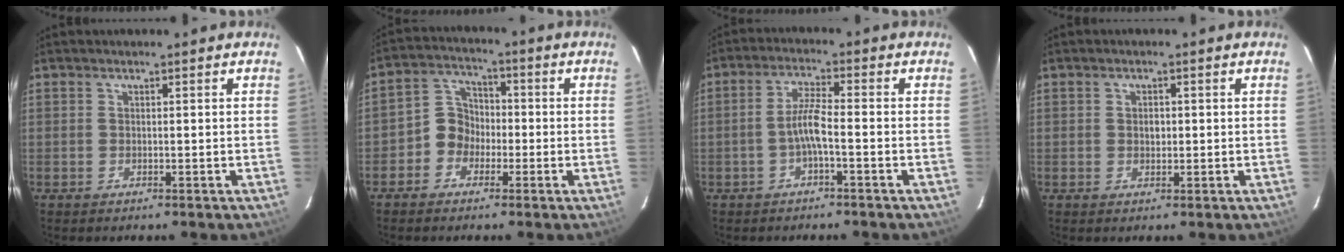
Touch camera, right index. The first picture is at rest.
{"total": 6.0, "force": [-2.5, 5.2, 1.6], "torque": [-0.027, 0.027, -0.053]}
{"total": 4.2, "force": [-1.7, 0.2, 3.9], "torque": [-0.082, 0.008, -0.034]}
{"total": 2.0, "force": [0.1, 1.5, 1.4], "torque": [-0.023, 0.005, 0.001]}